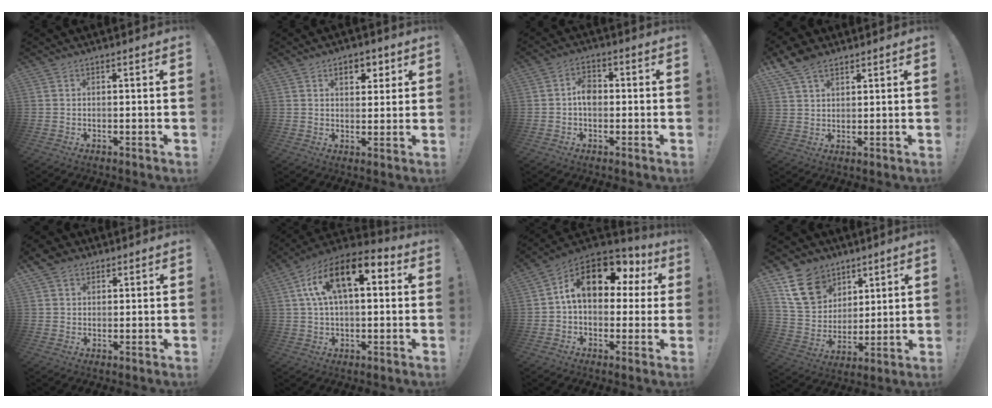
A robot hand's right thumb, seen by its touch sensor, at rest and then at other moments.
{"total": 6.5, "force": [3.0, 4.1, 4.0], "torque": [-0.049, -0.005, 0.050]}
{"total": 7.1, "force": [-0.9, 4.9, 5.1], "torque": [-0.082, 0.014, -0.015]}
{"total": 7.6, "force": [5.1, 4.0, 4.0], "torque": [-0.070, -0.018, 0.100]}
{"total": 5.1, "force": [3.0, 3.6, 2.1], "torque": [-0.026, -0.010, 0.057]}
{"total": 16.2, "force": [5.5, 7.5, 13.2], "torque": [-0.243, -0.004, 0.094]}
{"total": 16.2, "force": [5.7, 9.3, 12.0], "torque": [-0.191, -0.013, 0.099]}
{"total": 15.5, "force": [8.8, 11.4, 5.9], "torque": [-0.090, -0.046, 0.176]}